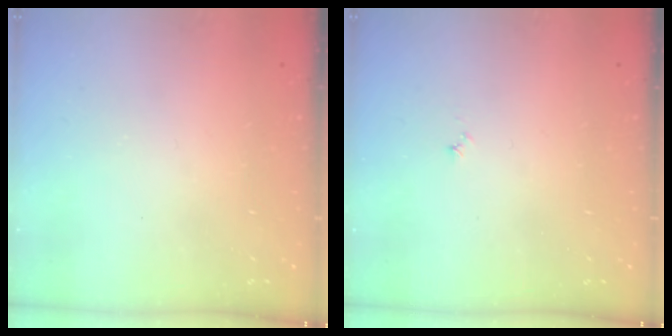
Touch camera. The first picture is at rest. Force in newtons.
{"total": 3.3, "press": 3.2, "slide": 0.3}